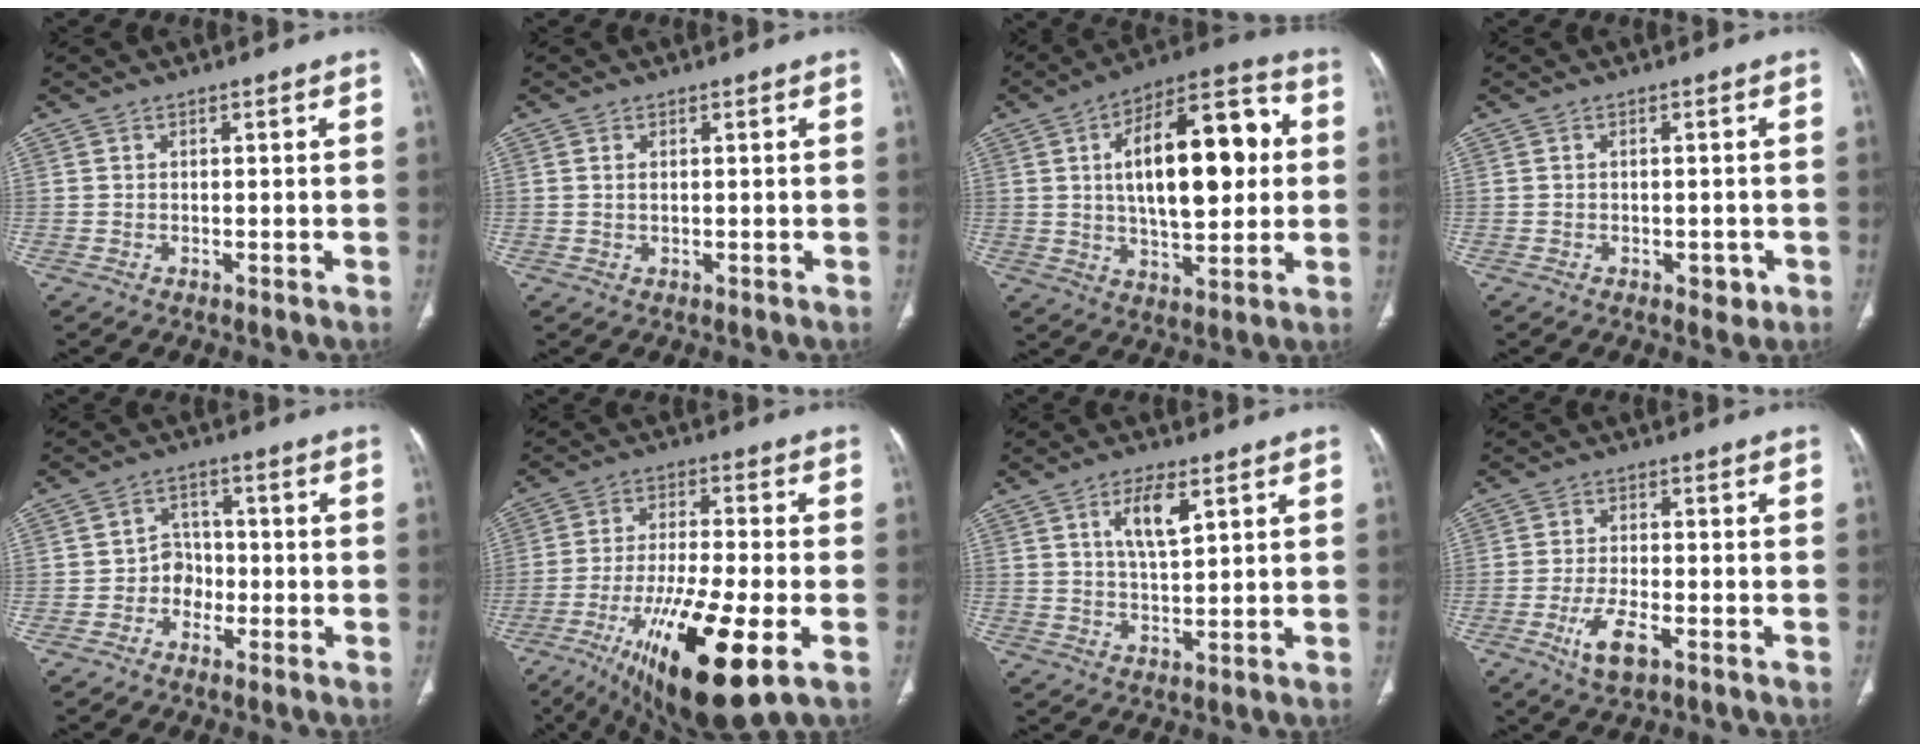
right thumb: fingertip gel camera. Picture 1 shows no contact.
{"total": 1.0, "force": [0.3, 0.4, 0.9], "torque": [-0.021, 0.001, 0.009]}
{"total": 21.8, "force": [3.4, 9.8, 19.1], "torque": [-0.268, 0.018, 0.048]}
{"total": 2.5, "force": [-1.0, 1.6, 1.7], "torque": [-0.012, 0.003, -0.008]}
{"total": 4.5, "force": [-1.6, 3.8, 1.6], "torque": [0.005, 0.018, -0.037]}
{"total": 21.2, "force": [-8.5, 5.4, 18.6], "torque": [-0.336, -0.009, -0.135]}
{"total": 6.8, "force": [3.0, 2.5, 5.6], "torque": [-0.095, -0.013, 0.056]}
{"total": 6.4, "force": [-2.9, 2.5, 5.1], "torque": [-0.101, 0.006, -0.048]}